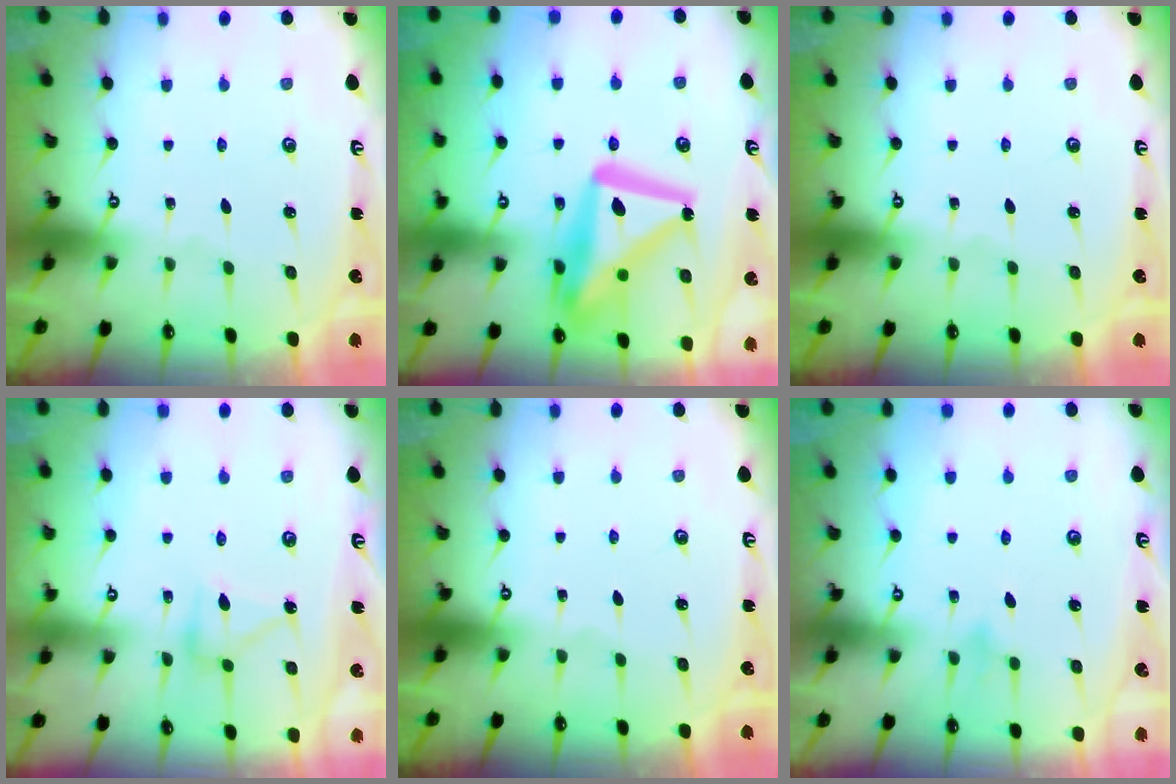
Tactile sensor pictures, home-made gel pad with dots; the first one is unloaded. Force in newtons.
{"total": 19.0, "press": 18.9, "slide": 2.4}
{"total": 0.0}
{"total": 11.3, "press": 11.3, "slide": 0.5}
{"total": 0.0}
{"total": 7.1, "press": 7.0, "slide": 0.7}